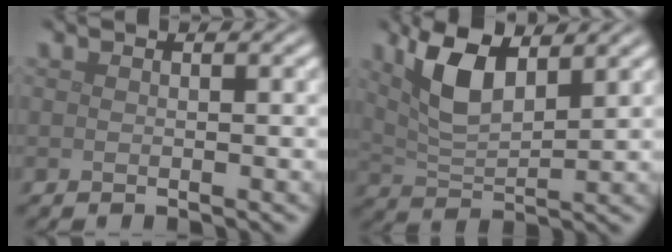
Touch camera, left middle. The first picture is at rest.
{"total": 5.8, "force": [2.8, 2.4, 4.5], "torque": [-0.096, 0.003, 0.051]}